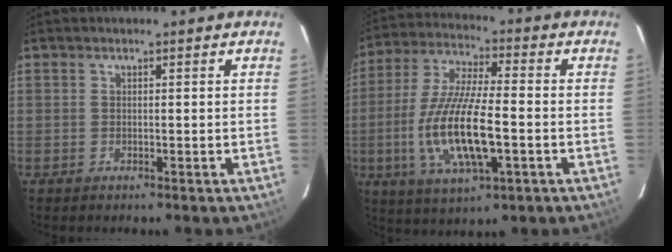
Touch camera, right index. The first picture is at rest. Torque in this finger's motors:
{"motor_torque": [0.99, -0.65, 1.06, 0.21]}